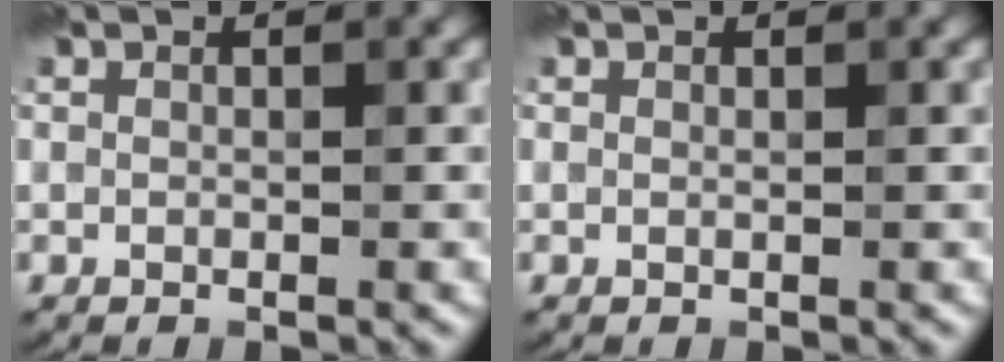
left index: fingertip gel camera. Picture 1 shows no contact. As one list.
[{"total": 0.0}]